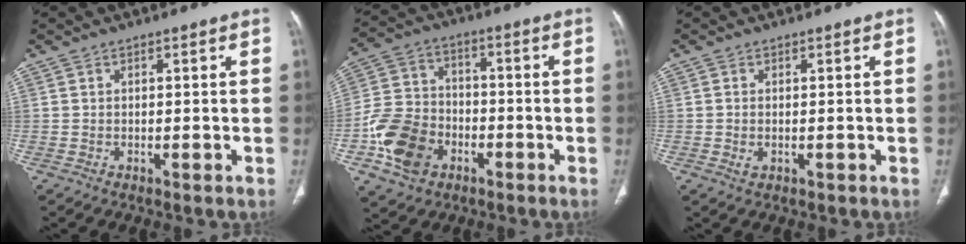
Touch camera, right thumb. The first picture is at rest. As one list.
[{"total": 13.4, "force": [-5.3, 10.1, 7.0], "torque": [-0.119, 0.026, -0.100]}, {"total": 1.6, "force": [-0.4, 1.0, 1.2], "torque": [-0.031, 0.000, -0.004]}]